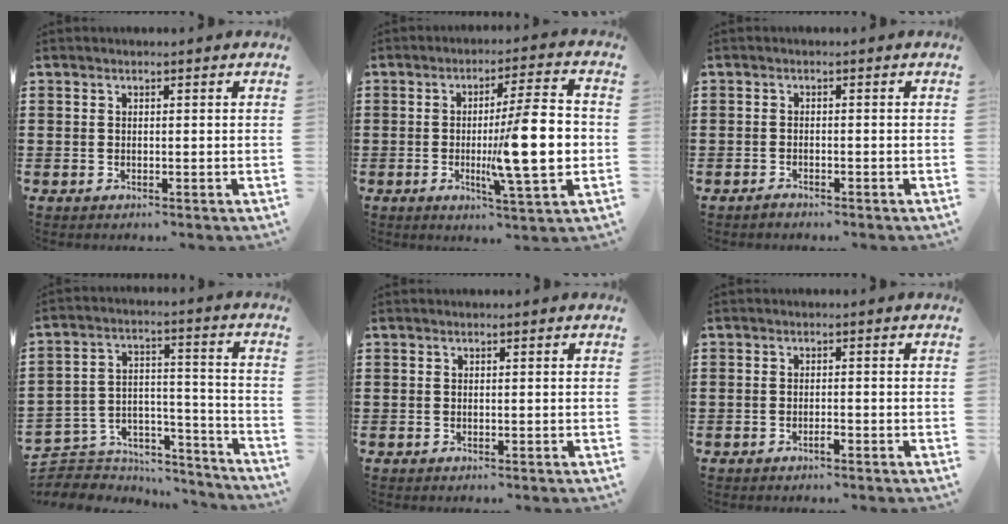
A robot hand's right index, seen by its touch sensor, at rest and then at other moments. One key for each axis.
{"total": 14.1, "fx": -1.2, "fy": 2.3, "fz": 13.8, "tx": -0.207, "ty": -0.014, "tz": -0.025}
{"total": 0.9, "fx": -0.8, "fy": 0.2, "fz": 0.2, "tx": -0.007, "ty": -0.001, "tz": -0.016}
{"total": 5.1, "fx": -4.4, "fy": 2.5, "fz": 0.5, "tx": -0.016, "ty": 0.002, "tz": -0.088}
{"total": 0.0}
{"total": 1.2, "fx": -0.8, "fy": 0.2, "fz": 0.9, "tx": -0.019, "ty": -0.005, "tz": -0.013}